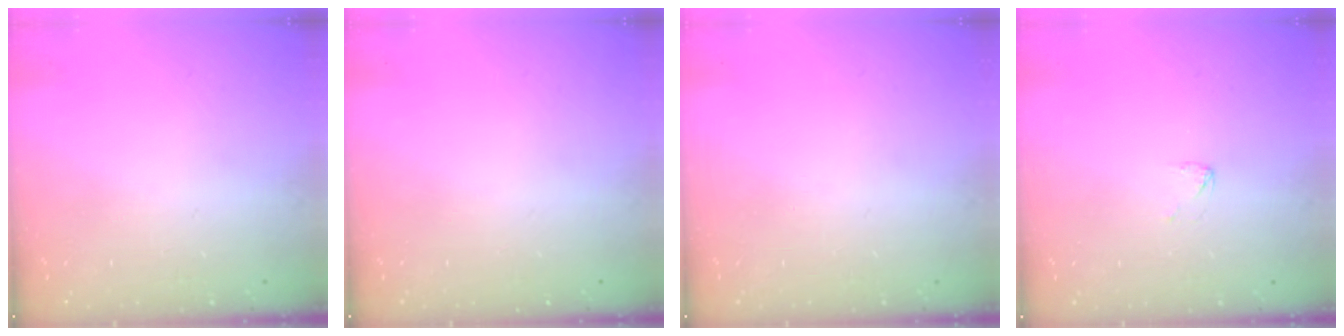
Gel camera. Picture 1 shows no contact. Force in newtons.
{"total": 0.0}
{"total": 0.0}
{"total": 1.9, "press": 1.9, "slide": 0.1}